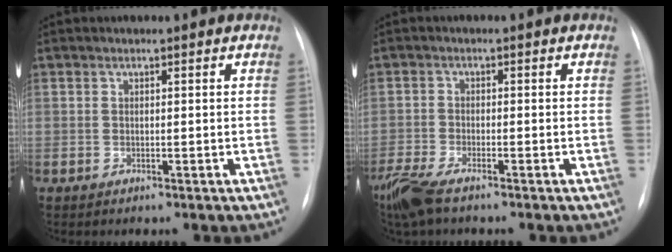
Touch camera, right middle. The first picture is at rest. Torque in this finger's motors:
{"motor_torque": [1.10, -1.04, 0.50, 0.18]}